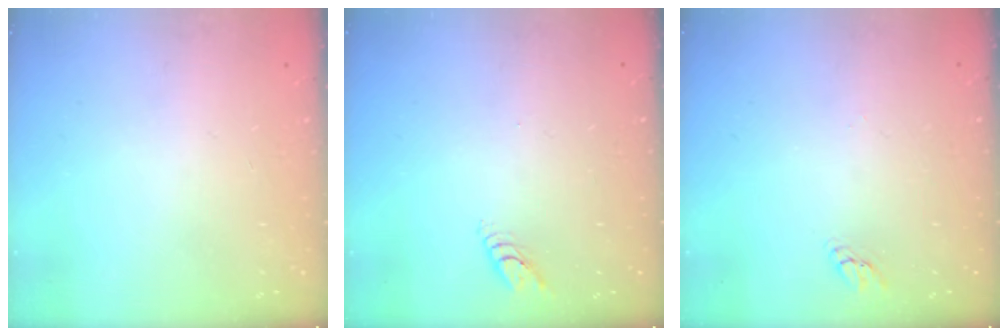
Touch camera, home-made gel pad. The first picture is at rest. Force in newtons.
{"total": 3.3, "press": 3.3, "slide": 0.3}
{"total": 2.2, "press": 2.2, "slide": 0.2}